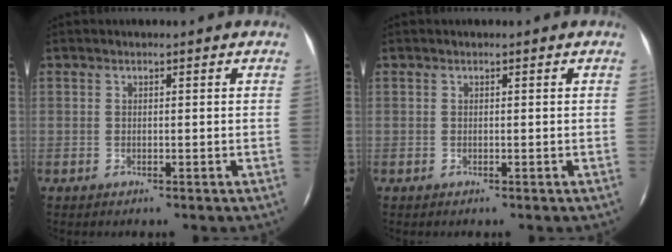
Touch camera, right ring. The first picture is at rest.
{"total": 0.0}